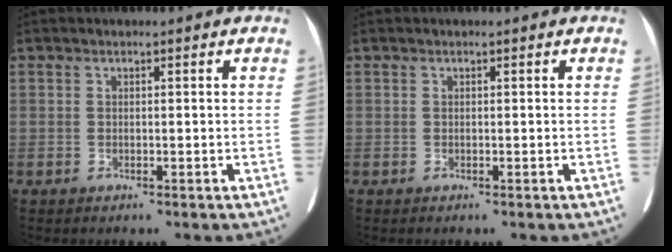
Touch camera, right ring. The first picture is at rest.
{"total": 0.0}